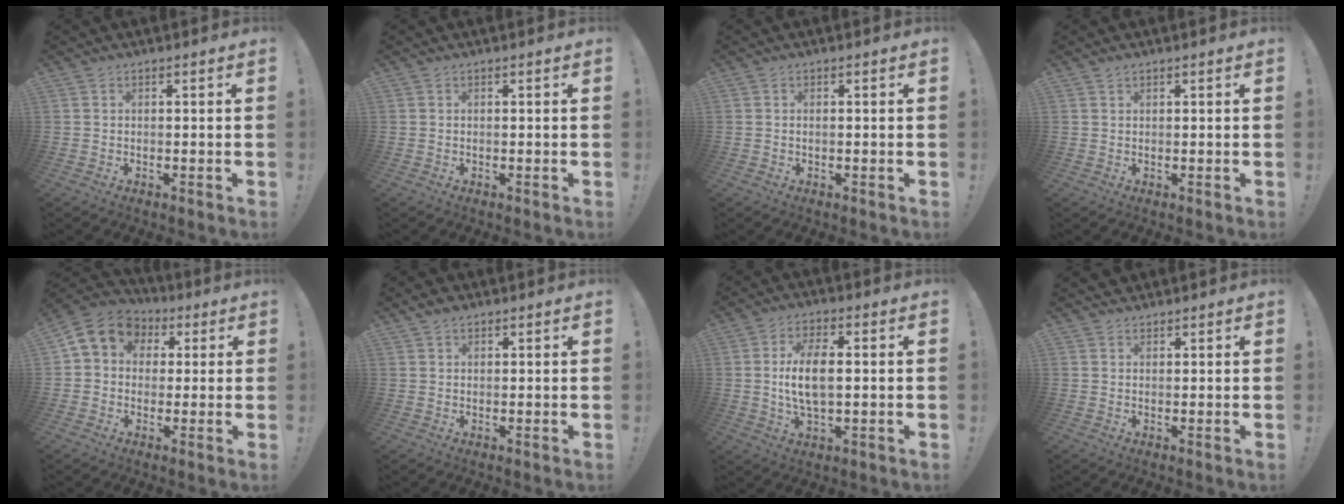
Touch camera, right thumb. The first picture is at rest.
{"total": 0.0}
{"total": 0.6, "force": [-0.3, 0.2, 0.5], "torque": [-0.015, 0.003, -0.004]}
{"total": 0.6, "force": [0.6, 0.2, 0.3], "torque": [-0.003, 0.000, 0.010]}
{"total": 9.3, "force": [2.8, 7.9, 4.1], "torque": [-0.055, -0.006, 0.057]}
{"total": 1.9, "force": [1.5, 0.8, 0.9], "torque": [-0.009, -0.007, 0.027]}
{"total": 9.8, "force": [0.6, 4.3, 8.9], "torque": [-0.165, -0.007, 0.005]}
{"total": 1.7, "force": [1.4, 0.9, 0.2], "torque": [-0.004, -0.007, 0.028]}